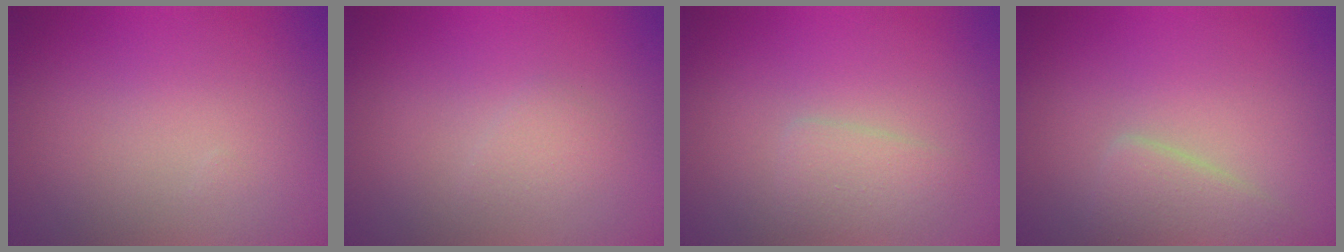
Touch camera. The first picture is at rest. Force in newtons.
{"total": 1.1, "press": 1.1, "slide": 0.0}
{"total": 1.9, "press": 1.9, "slide": 0.0}
{"total": 2.7, "press": 2.7, "slide": 0.1}